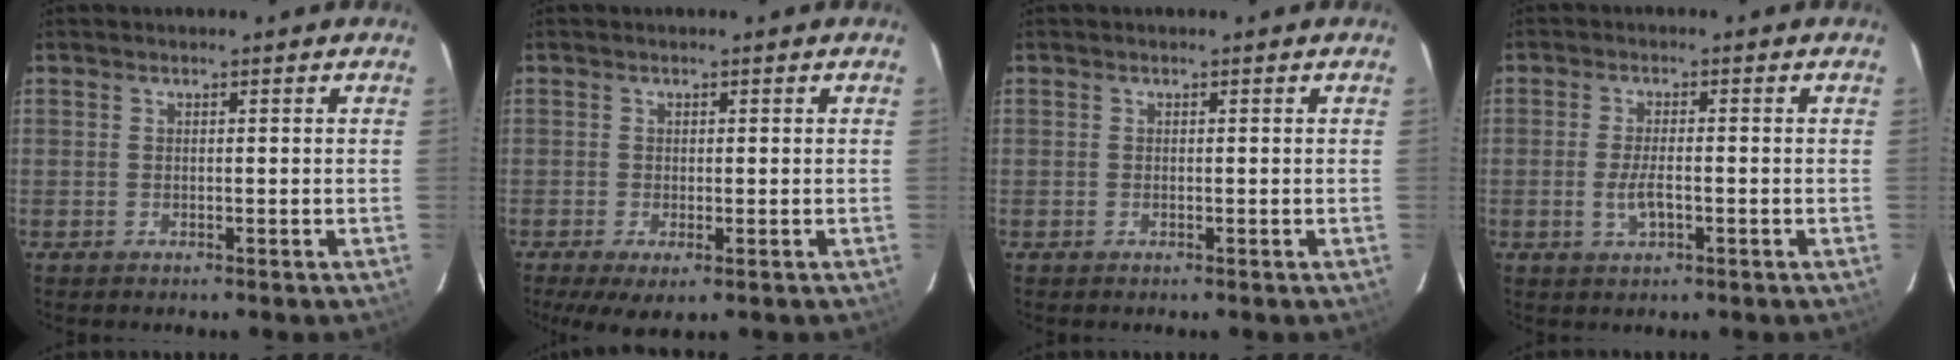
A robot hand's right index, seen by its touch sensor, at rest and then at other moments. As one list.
[{"total": 4.6, "force": [-2.0, 1.8, 3.7], "torque": [-0.076, -0.019, -0.030]}, {"total": 0.0}, {"total": 3.7, "force": [-1.2, 1.2, 3.3], "torque": [-0.068, -0.006, -0.020]}]